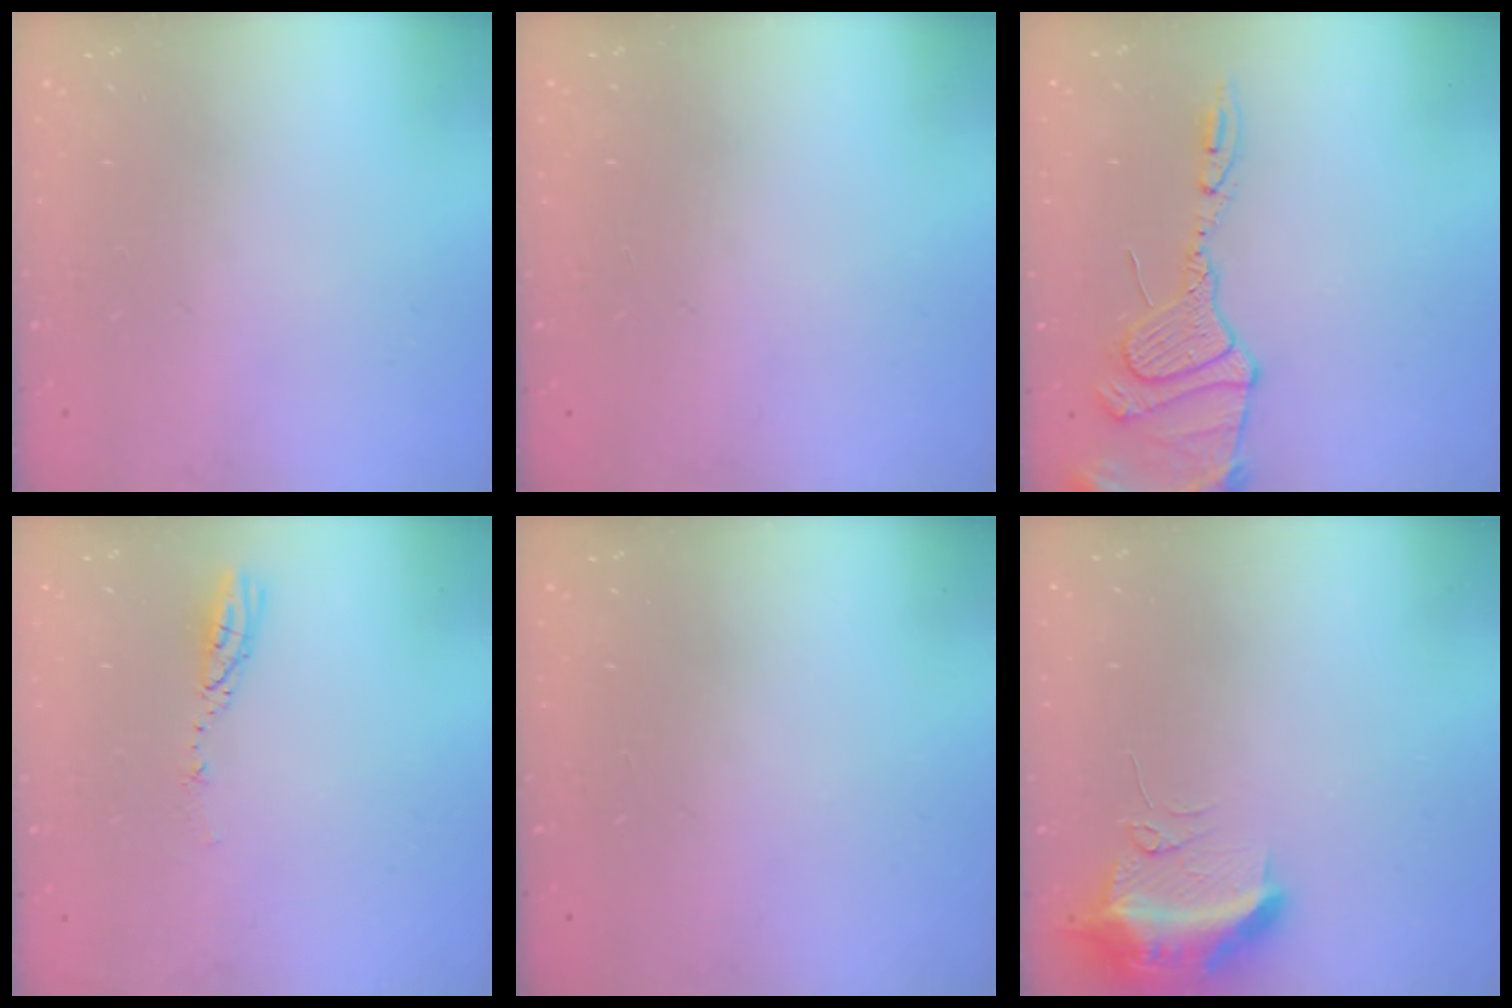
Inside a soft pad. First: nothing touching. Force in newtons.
{"total": 0.0}
{"total": 14.4, "press": 14.4, "slide": 1.5}
{"total": 3.5, "press": 3.5, "slide": 0.3}
{"total": 0.0}
{"total": 11.0, "press": 10.9, "slide": 1.3}